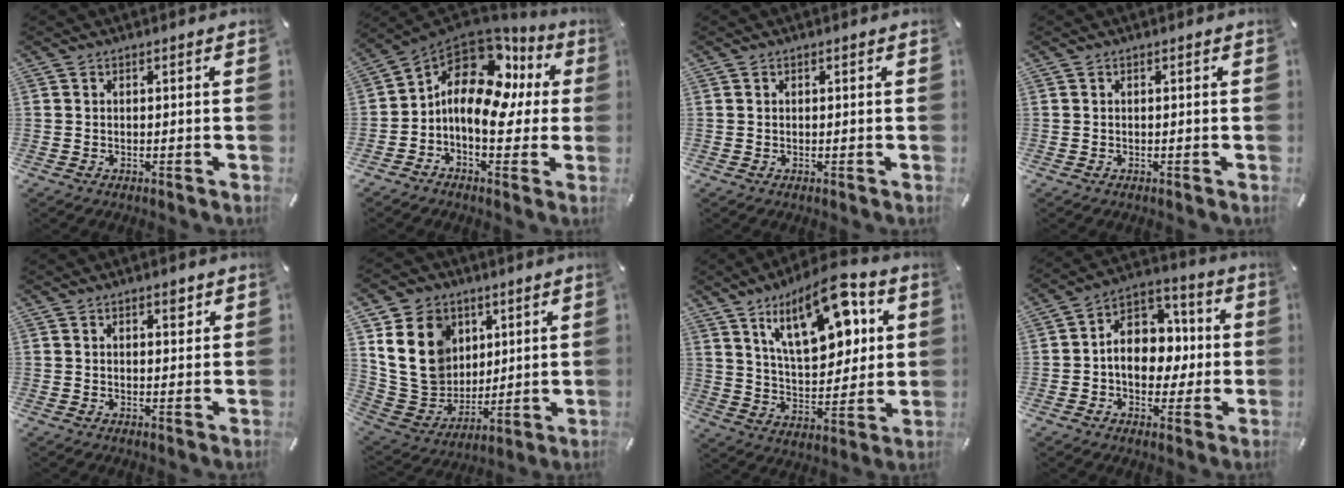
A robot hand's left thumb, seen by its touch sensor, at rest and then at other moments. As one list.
[{"total": 14.5, "force": [2.8, 9.3, 10.7], "torque": [-0.187, -0.022, 0.038]}, {"total": 0.0}, {"total": 0.0}, {"total": 1.9, "force": [1.2, 1.0, 1.1], "torque": [-0.007, -0.005, 0.017]}, {"total": 17.9, "force": [5.5, 14.9, 8.1], "torque": [-0.165, -0.021, 0.112]}, {"total": 19.7, "force": [10.2, 9.4, 14.0], "torque": [-0.220, -0.042, 0.168]}, {"total": 11.6, "force": [-0.8, 9.6, 6.4], "torque": [-0.097, 0.002, -0.012]}]